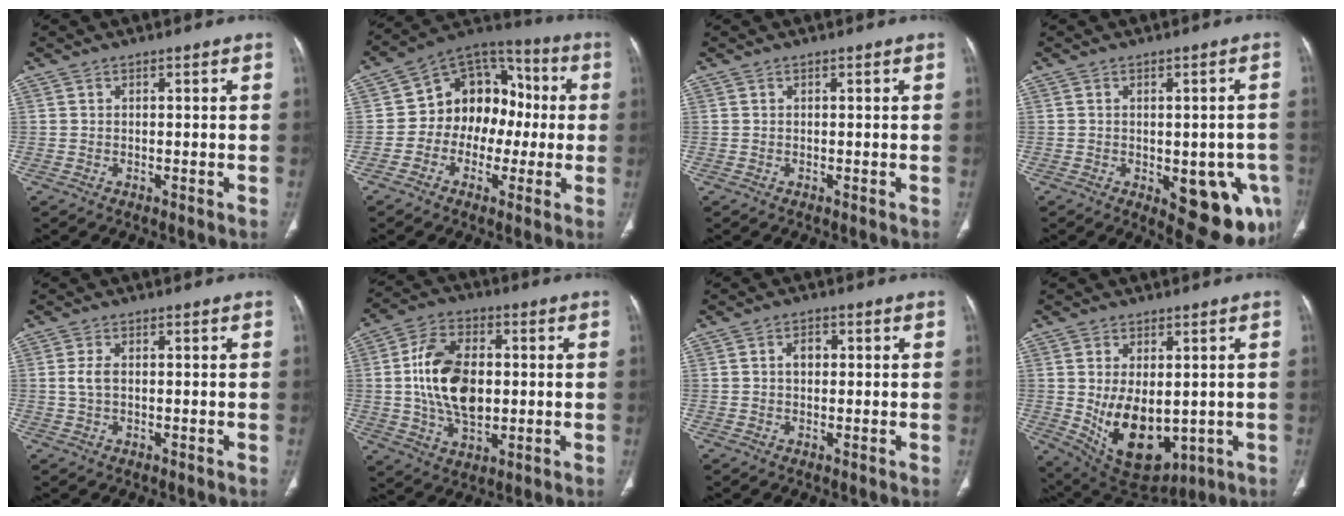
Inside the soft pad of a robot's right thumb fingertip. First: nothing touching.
{"total": 14.5, "force": [-0.9, 11.4, 8.9], "torque": [-0.081, 0.048, -0.029]}
{"total": 0.0}
{"total": 13.6, "force": [-4.5, 6.3, 11.2], "torque": [-0.112, 0.001, -0.039]}
{"total": 2.3, "force": [0.1, 1.2, 1.9], "torque": [-0.048, 0.002, 0.000]}
{"total": 15.1, "force": [0.7, 9.4, 11.8], "torque": [-0.196, 0.007, 0.014]}
{"total": 2.6, "force": [0.3, 1.9, 1.8], "torque": [-0.023, 0.009, 0.002]}
{"total": 13.9, "force": [-1.2, 8.2, 11.1], "torque": [-0.163, -0.015, 0.014]}